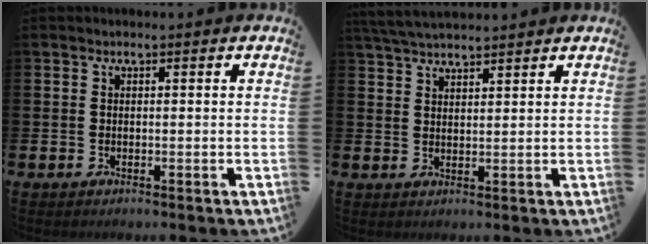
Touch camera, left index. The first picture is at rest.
{"total": 4.0, "force": [3.8, 0.5, 1.1], "torque": [-0.028, -0.011, 0.071]}